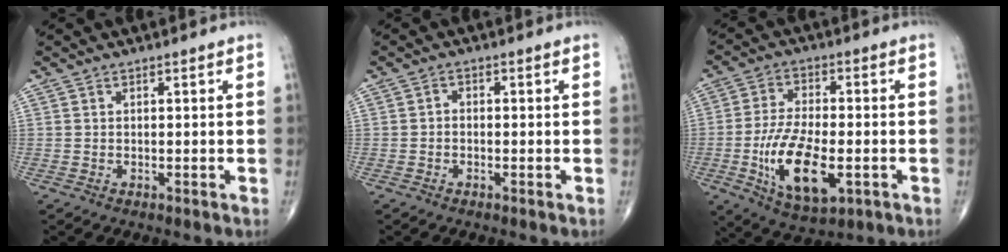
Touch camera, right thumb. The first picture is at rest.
{"total": 1.1, "force": [-0.5, 0.8, 0.6], "torque": [-0.003, 0.006, -0.014]}
{"total": 14.5, "force": [-3.8, 6.5, 12.4], "torque": [-0.228, -0.001, -0.059]}